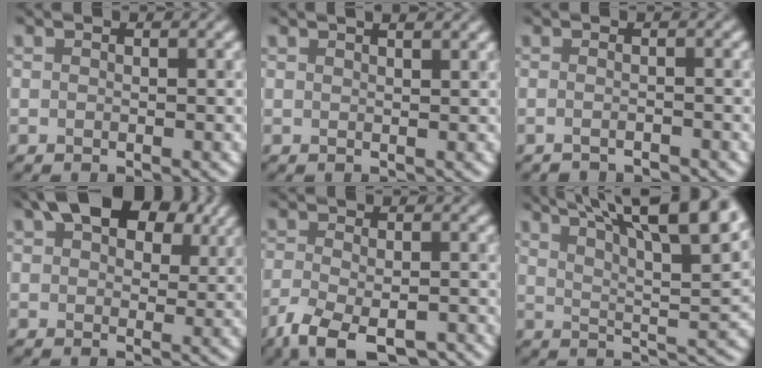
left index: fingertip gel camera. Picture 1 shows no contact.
{"total": 1.9, "force": [1.6, 0.4, 0.9], "torque": [-0.007, 0.009, 0.011]}
{"total": 1.2, "force": [-0.9, 0.0, 0.7], "torque": [-0.008, -0.007, -0.024]}
{"total": 9.4, "force": [5.1, 5.2, 5.9], "torque": [-0.097, 0.027, 0.069]}
{"total": 6.4, "force": [-4.5, 1.9, 4.2], "torque": [-0.078, -0.015, -0.081]}
{"total": 14.5, "force": [9.2, 4.3, 10.3], "torque": [-0.136, 0.039, 0.113]}